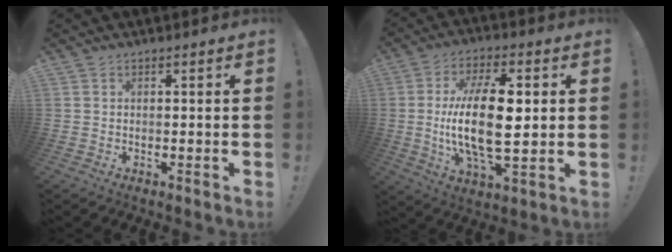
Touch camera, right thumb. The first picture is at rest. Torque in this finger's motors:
{"motor_torque": [2.41, 2.60, 1.06, -0.59, 0.35]}